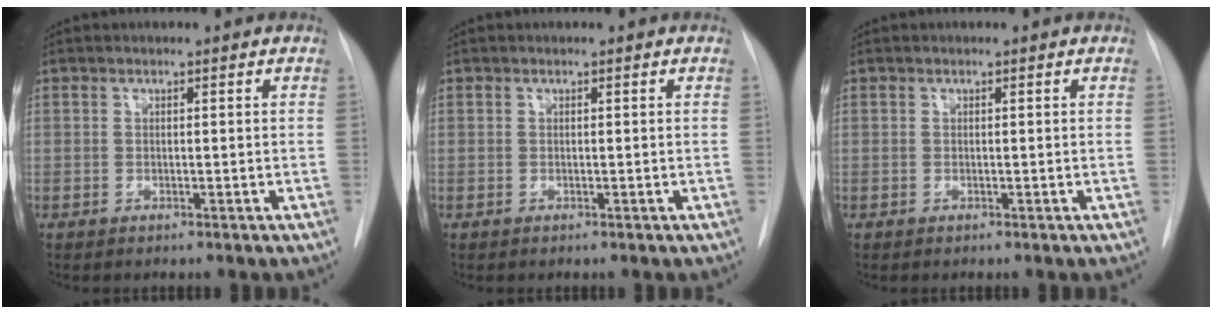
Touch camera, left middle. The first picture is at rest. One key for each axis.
{"total": 0.0}
{"total": 0.0}